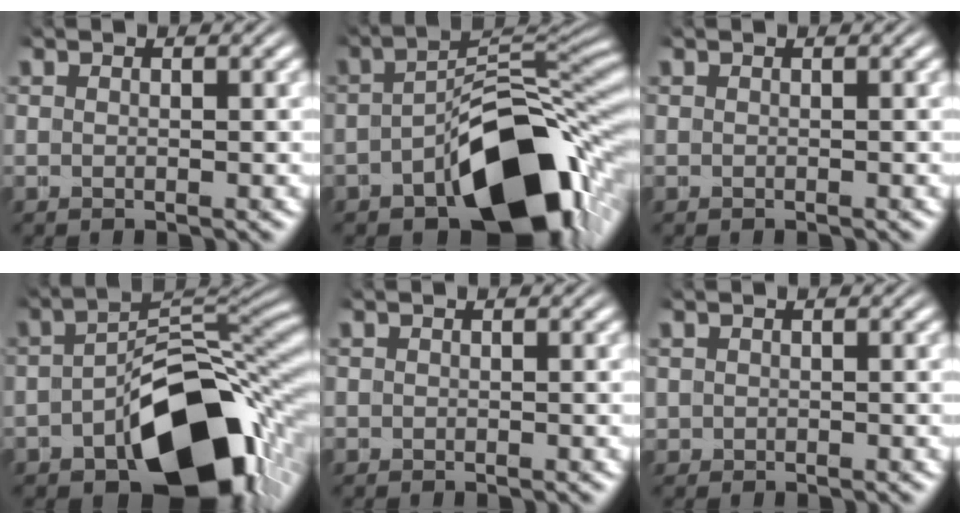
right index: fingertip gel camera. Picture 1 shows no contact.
{"total": 12.4, "force": [-5.2, 6.3, 9.4], "torque": [-0.128, -0.011, -0.071]}
{"total": 0.0}
{"total": 14.5, "force": [-6.1, 7.9, 10.6], "torque": [-0.147, -0.019, -0.078]}
{"total": 0.6, "force": [-0.1, 0.3, -0.5], "torque": [0.005, -0.003, 0.003]}
{"total": 0.9, "force": [0.2, 0.8, -0.4], "torque": [-0.006, -0.003, 0.011]}